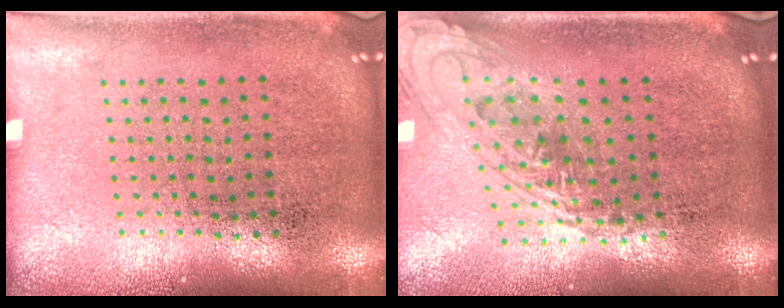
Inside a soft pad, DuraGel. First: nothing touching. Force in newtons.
{"total": 1.5, "press": 1.3, "slide": 0.7}